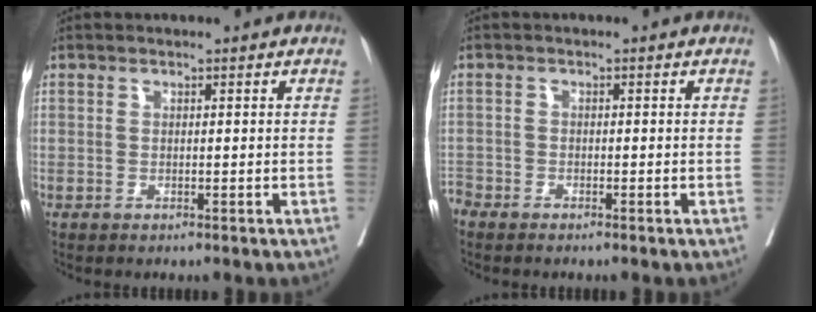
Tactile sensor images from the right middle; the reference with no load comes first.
{"total": 1.9, "force": [-1.8, 0.4, 0.1], "torque": [-0.006, -0.004, -0.034]}